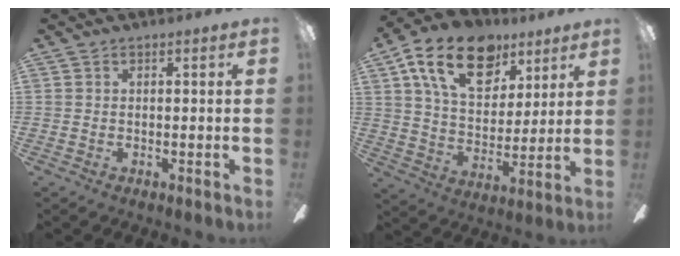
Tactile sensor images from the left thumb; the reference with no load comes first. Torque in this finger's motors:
{"motor_torque": [0.35, 0.63, 1.71, -1.04, 0.40]}